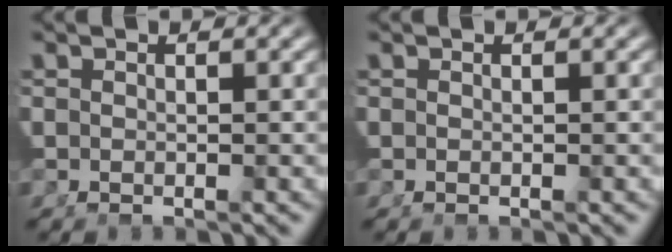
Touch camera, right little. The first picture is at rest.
{"total": 0.0}